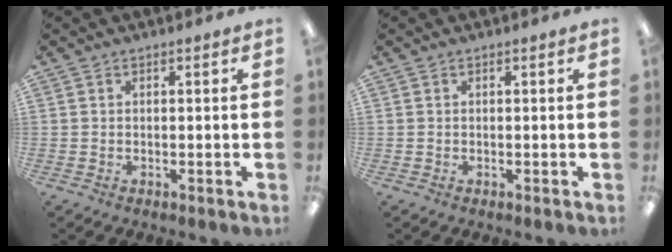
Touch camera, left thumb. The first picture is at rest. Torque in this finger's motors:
{"motor_torque": [-0.01, 0.01, 0.05, -0.05, 0.00]}